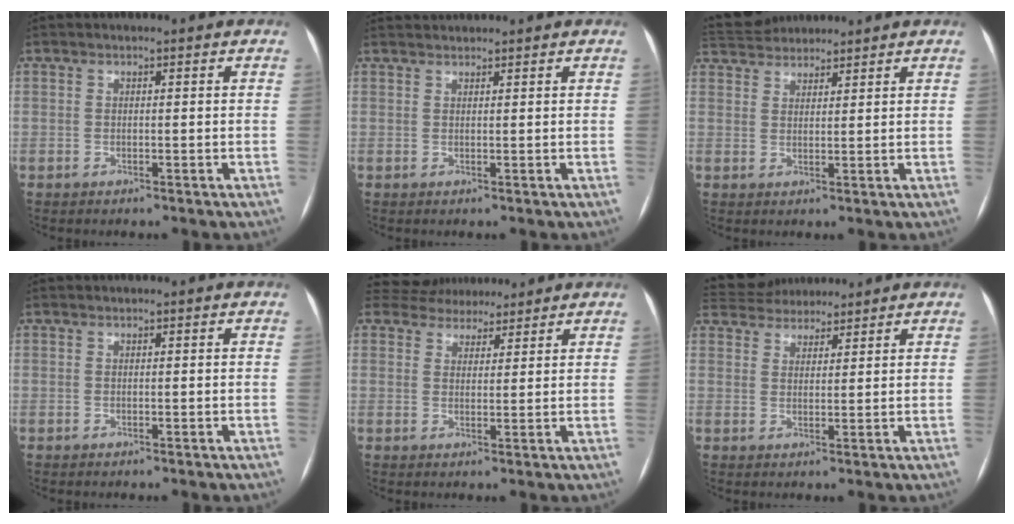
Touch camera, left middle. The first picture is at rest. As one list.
[{"total": 1.9, "force": [1.9, 0.0, -0.1], "torque": [-0.002, 0.022, 0.038]}, {"total": 7.4, "force": [6.9, 1.8, 1.8], "torque": [-0.037, 0.038, 0.121]}, {"total": 0.0}, {"total": 7.8, "force": [7.2, 3.1, 0.8], "torque": [-0.006, 0.024, 0.106]}, {"total": 8.8, "force": [8.2, 2.7, 1.9], "torque": [-0.035, 0.034, 0.135]}]